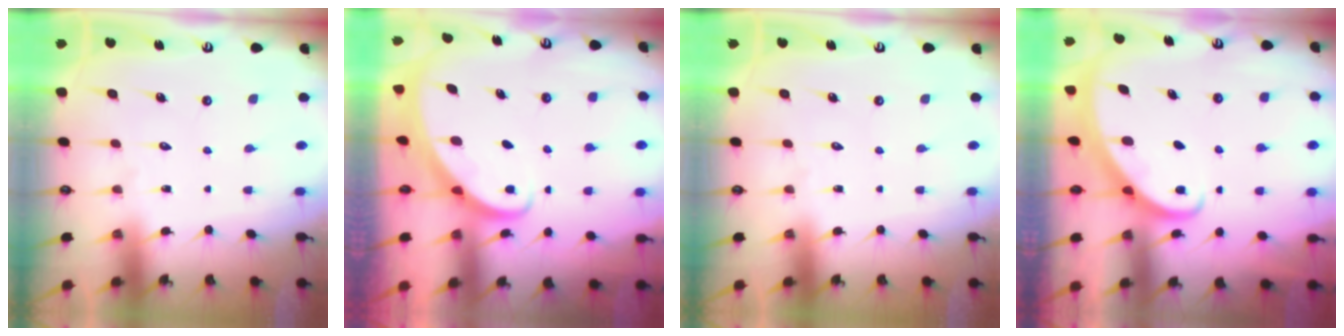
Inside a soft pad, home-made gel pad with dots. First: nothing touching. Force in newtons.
{"total": 2.2, "press": 2.2, "slide": 0.3}
{"total": 0.0}
{"total": 2.0, "press": 2.0, "slide": 0.2}